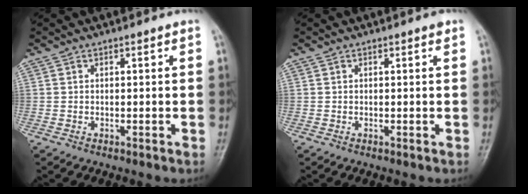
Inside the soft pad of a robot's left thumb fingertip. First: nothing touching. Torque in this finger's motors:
{"motor_torque": [0.17, -0.12, -0.05, -0.05, 0.01]}